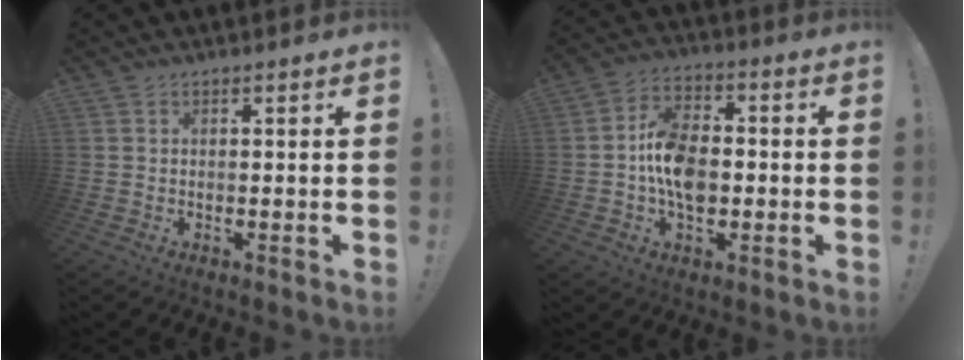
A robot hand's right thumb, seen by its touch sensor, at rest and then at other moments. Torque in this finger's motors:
{"motor_torque": [0.31, 0.22, 1.10, -0.27, 0.10]}